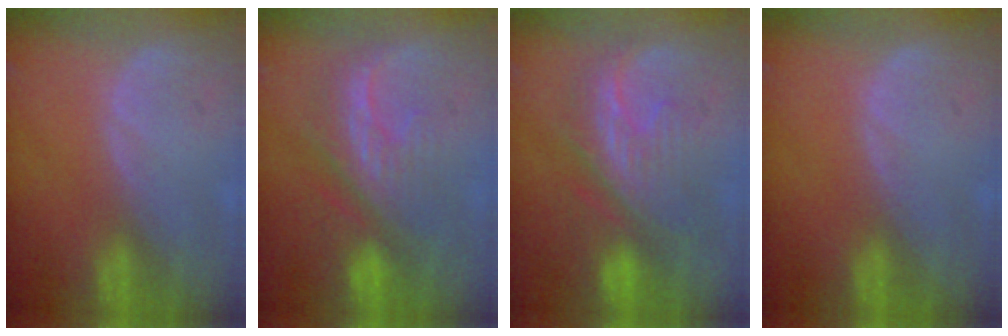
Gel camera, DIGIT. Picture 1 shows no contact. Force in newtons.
{"total": 8.1, "press": 7.3, "slide": 3.3}
{"total": 8.2, "press": 8.0, "slide": 2.0}
{"total": 0.0}